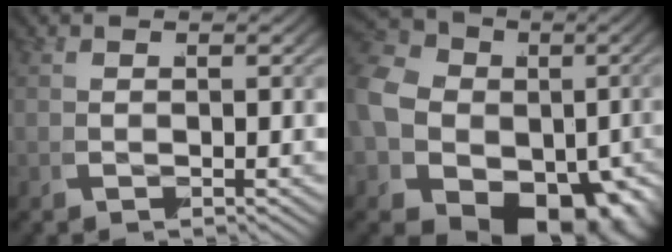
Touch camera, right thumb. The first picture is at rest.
{"total": 18.1, "force": [-3.1, 14.1, 11.0], "torque": [-0.223, -0.070, -0.033]}